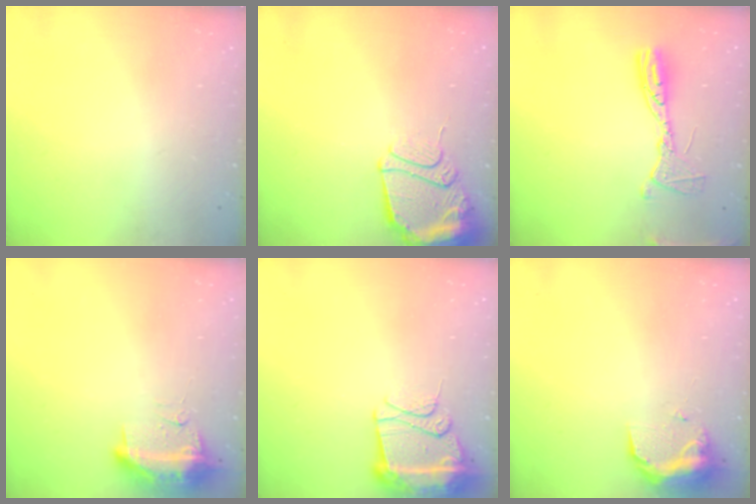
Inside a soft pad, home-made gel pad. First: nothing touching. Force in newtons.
{"total": 13.3, "press": 13.2, "slide": 1.4}
{"total": 12.0, "press": 11.9, "slide": 1.1}
{"total": 11.3, "press": 10.3, "slide": 4.7}
{"total": 13.1, "press": 13.1, "slide": 1.4}
{"total": 9.7, "press": 9.6, "slide": 0.9}